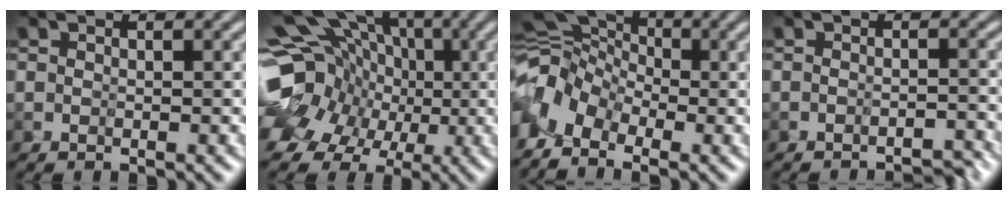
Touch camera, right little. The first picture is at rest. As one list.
[{"total": 15.0, "force": [-1.0, 12.9, 7.5], "torque": [-0.173, 0.014, -0.022]}, {"total": 4.1, "force": [-2.7, 2.3, 2.0], "torque": [-0.057, 0.004, -0.068]}, {"total": 3.9, "force": [-3.1, -1.5, -1.9], "torque": [0.039, -0.001, -0.053]}]